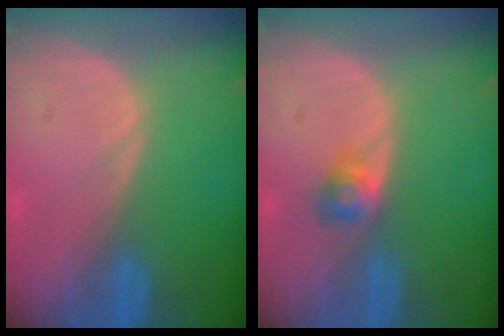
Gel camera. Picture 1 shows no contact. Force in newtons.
{"total": 2.6, "press": 2.4, "slide": 0.9}